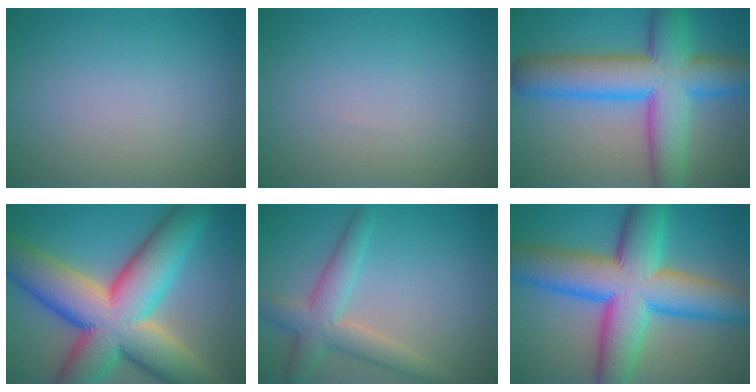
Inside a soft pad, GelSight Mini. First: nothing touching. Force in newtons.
{"total": 0.0}
{"total": 11.7, "press": 11.7, "slide": 0.2}
{"total": 16.6, "press": 16.6, "slide": 0.9}
{"total": 4.3, "press": 4.3, "slide": 0.2}
{"total": 13.5, "press": 13.5, "slide": 0.4}